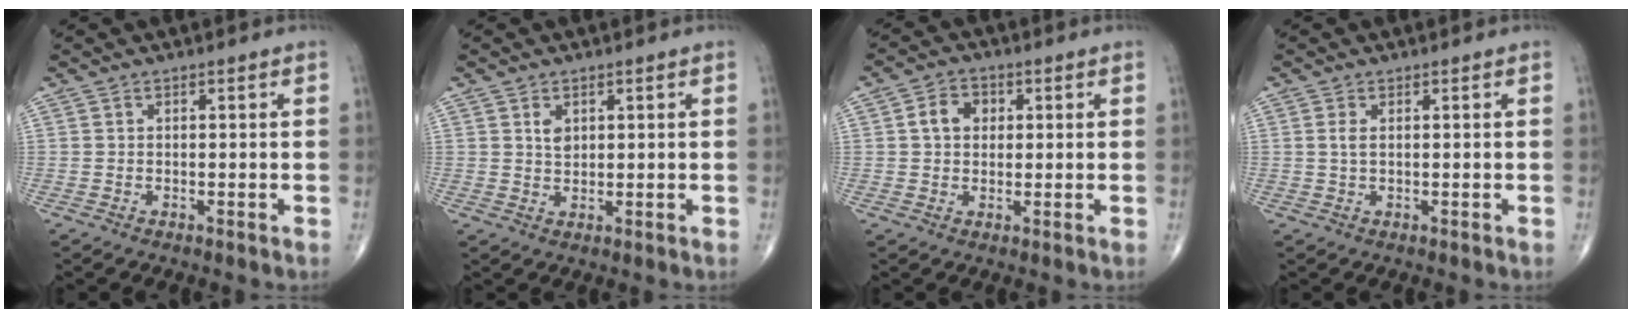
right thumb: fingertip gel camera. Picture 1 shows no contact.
{"total": 2.4, "force": [1.0, 1.6, 1.4], "torque": [-0.016, -0.006, 0.019]}
{"total": 5.0, "force": [1.0, 3.9, 3.0], "torque": [-0.040, 0.008, 0.011]}
{"total": 1.5, "force": [0.3, 0.6, 1.3], "torque": [-0.035, 0.004, 0.012]}